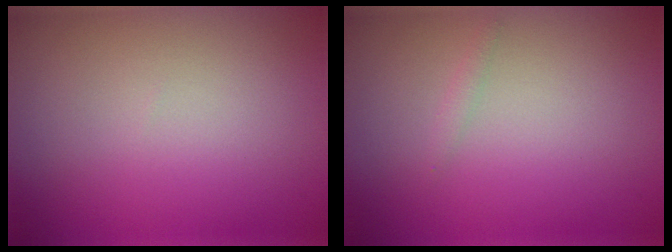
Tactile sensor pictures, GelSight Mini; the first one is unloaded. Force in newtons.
{"total": 0.6, "press": 0.6, "slide": 0.0}